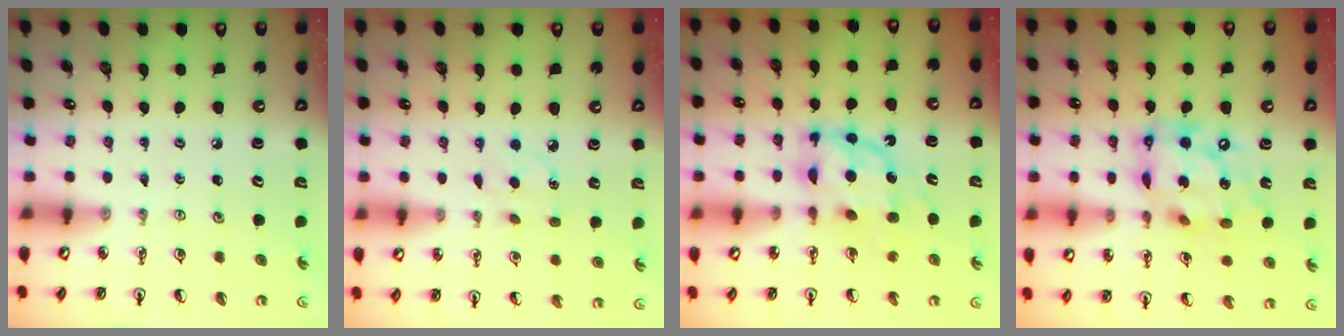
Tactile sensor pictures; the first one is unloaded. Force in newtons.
{"total": 4.5, "press": 4.4, "slide": 0.6}
{"total": 11.3, "press": 11.3, "slide": 1.4}
{"total": 16.0, "press": 16.0, "slide": 1.2}